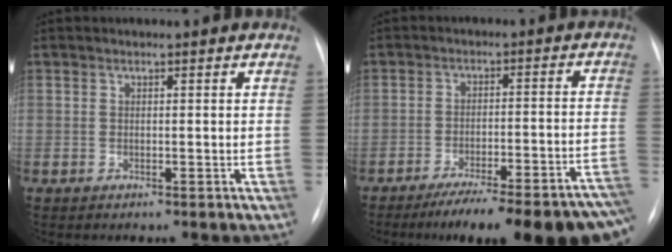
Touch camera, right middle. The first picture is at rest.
{"total": 23.1, "force": [-18.1, 3.4, 13.8], "torque": [-0.115, 0.006, -0.240]}